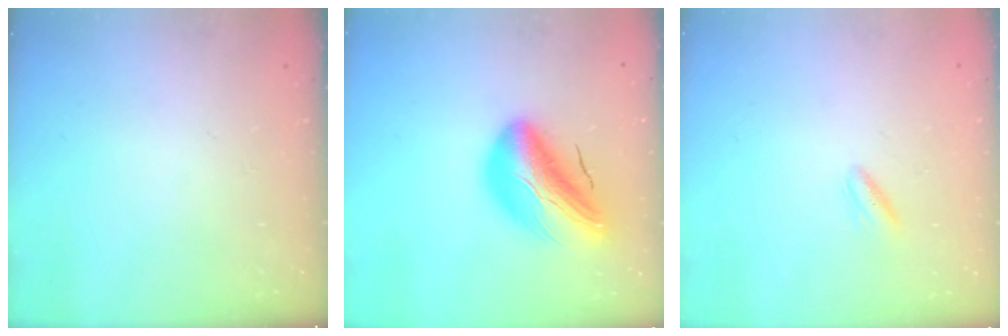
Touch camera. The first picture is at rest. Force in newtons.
{"total": 18.3, "press": 17.6, "slide": 4.7}
{"total": 3.5, "press": 3.4, "slide": 1.1}